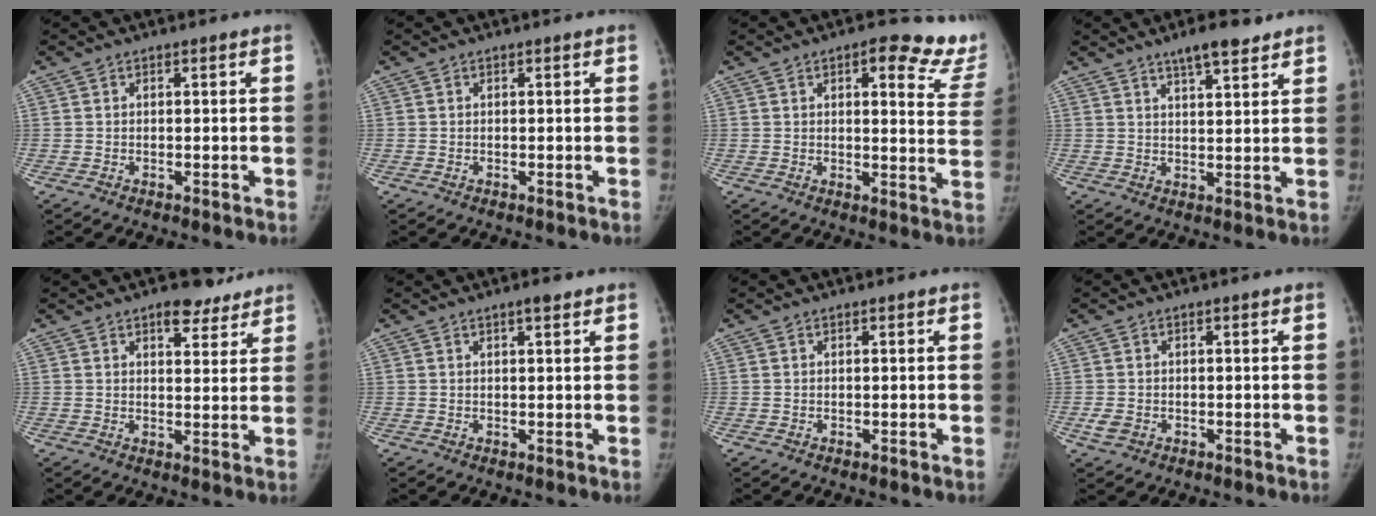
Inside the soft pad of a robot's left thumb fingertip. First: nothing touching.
{"total": 0.0}
{"total": 15.6, "force": [11.2, 5.8, 9.2], "torque": [-0.057, -0.052, 0.105]}
{"total": 6.7, "force": [4.9, 1.8, 4.3], "torque": [-0.057, -0.025, 0.078]}
{"total": 6.5, "force": [4.6, 3.2, 3.3], "torque": [-0.017, -0.024, 0.063]}
{"total": 2.1, "force": [1.4, 0.5, 1.5], "torque": [-0.021, -0.006, 0.021]}
{"total": 0.0}
{"total": 2.2, "force": [-0.8, 1.7, 1.0], "torque": [-0.019, 0.000, -0.010]}